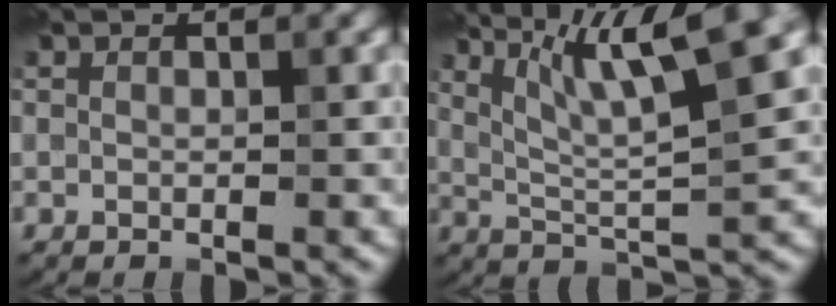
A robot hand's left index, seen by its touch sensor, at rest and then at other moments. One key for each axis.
{"total": 10.0, "fx": 4.8, "fy": 2.0, "fz": 8.5, "tx": -0.143, "ty": 0.013, "tz": 0.088}